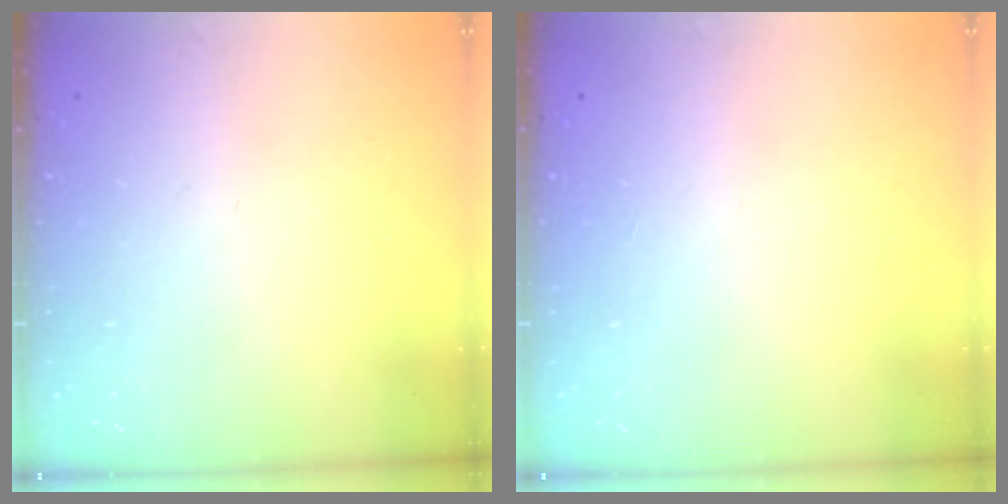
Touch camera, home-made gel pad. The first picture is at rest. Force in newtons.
{"total": 0.0}